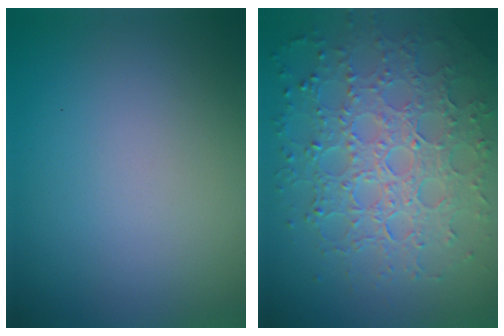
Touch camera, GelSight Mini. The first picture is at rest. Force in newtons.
{"total": 7.7, "press": 5.6, "slide": 5.2}